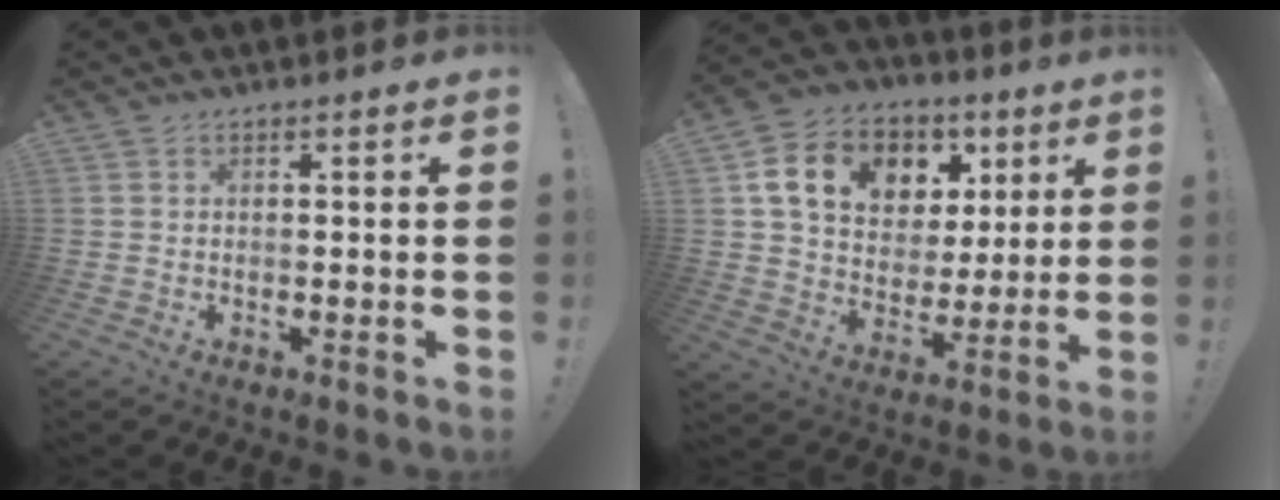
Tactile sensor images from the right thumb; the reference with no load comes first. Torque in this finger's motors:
{"motor_torque": [1.85, 2.62, 0.47, -0.17, 0.16]}